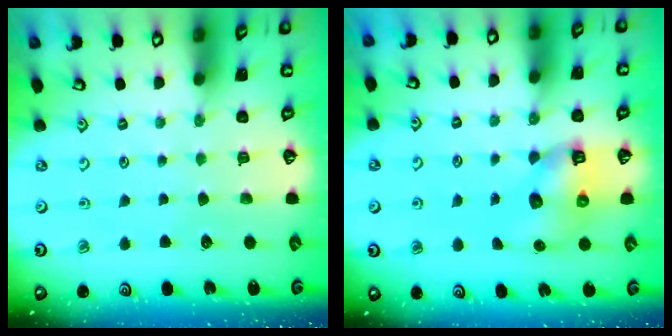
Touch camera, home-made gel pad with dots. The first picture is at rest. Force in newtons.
{"total": 7.4, "press": 7.3, "slide": 0.9}